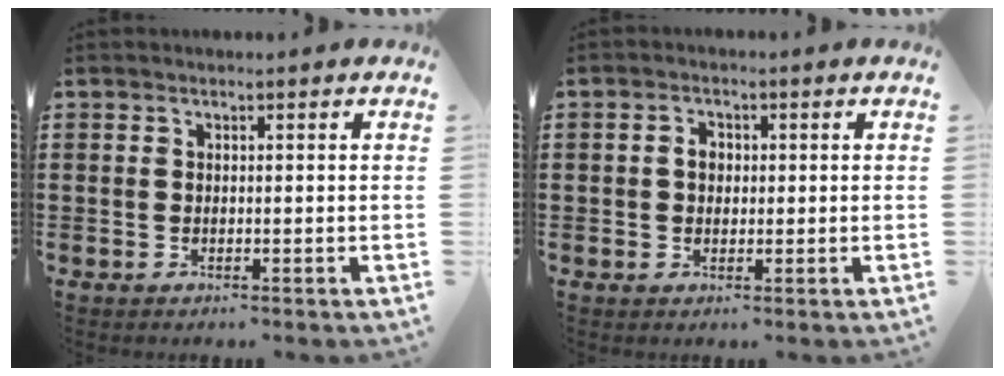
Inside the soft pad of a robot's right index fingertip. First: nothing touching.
{"total": 2.4, "force": [0.2, 1.7, 1.6], "torque": [-0.035, 0.008, 0.001]}